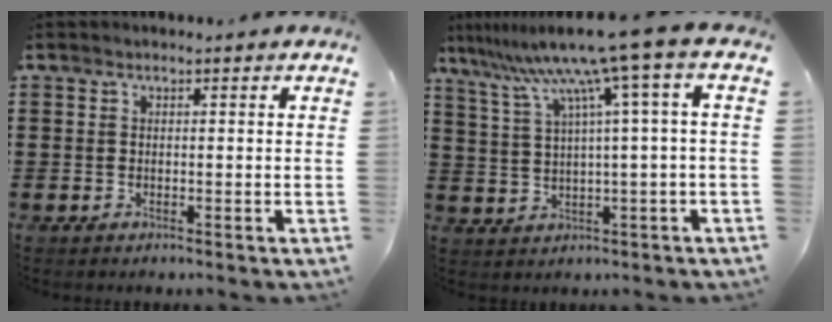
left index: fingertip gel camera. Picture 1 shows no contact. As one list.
[{"total": 9.0, "force": [5.1, -1.4, 7.3], "torque": [-0.157, -0.034, 0.076]}]